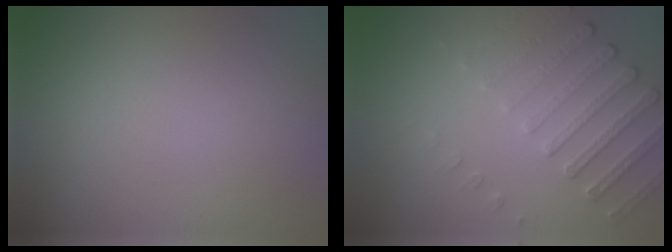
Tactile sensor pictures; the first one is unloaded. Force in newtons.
{"total": 4.5, "press": 3.4, "slide": 2.9}